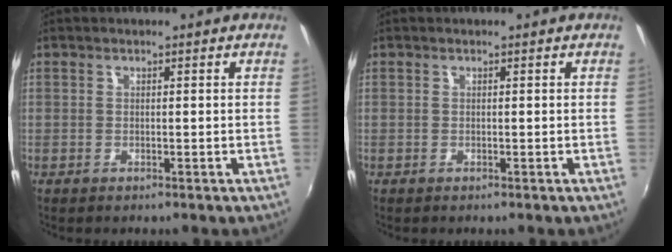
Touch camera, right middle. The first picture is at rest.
{"total": 0.0}